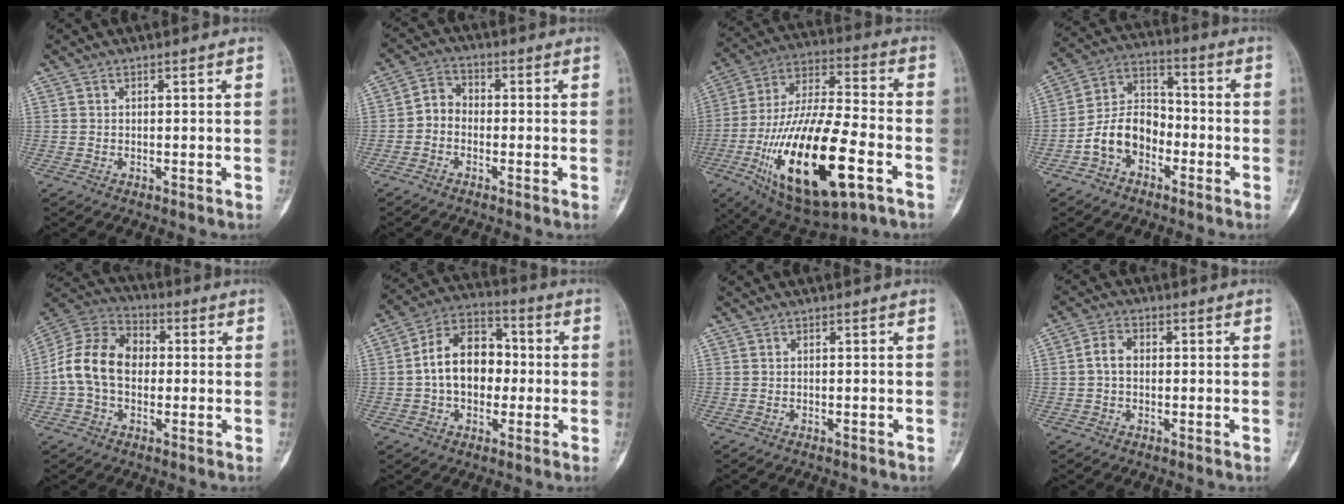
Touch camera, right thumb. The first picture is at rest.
{"total": 4.2, "force": [-1.3, 3.4, 2.1], "torque": [-0.015, 0.017, -0.040]}
{"total": 27.5, "force": [-9.8, 10.2, 23.6], "torque": [-0.483, 0.023, -0.157]}
{"total": 10.7, "force": [-4.2, 7.5, 6.3], "torque": [-0.099, 0.050, -0.086]}
{"total": 13.4, "force": [-0.5, 9.7, 9.2], "torque": [-0.162, 0.039, -0.019]}
{"total": 13.5, "force": [-0.4, 9.6, 9.5], "torque": [-0.124, 0.035, -0.016]}
{"total": 0.0}
{"total": 3.6, "force": [-0.1, 2.6, 2.5], "torque": [-0.040, 0.013, -0.008]}